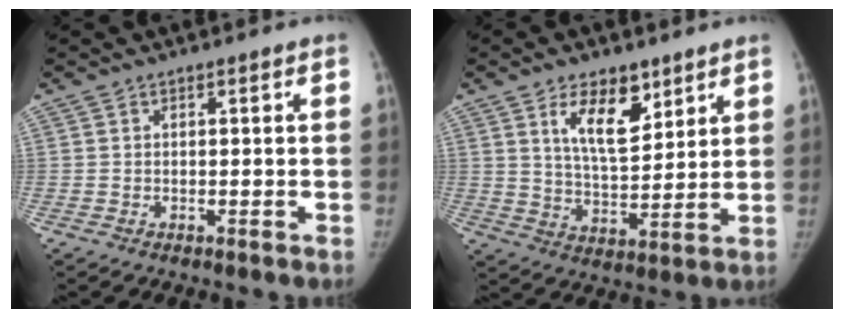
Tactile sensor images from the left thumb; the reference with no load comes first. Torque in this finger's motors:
{"motor_torque": [1.05, 1.03, 0.29, 0.30, 0.04]}